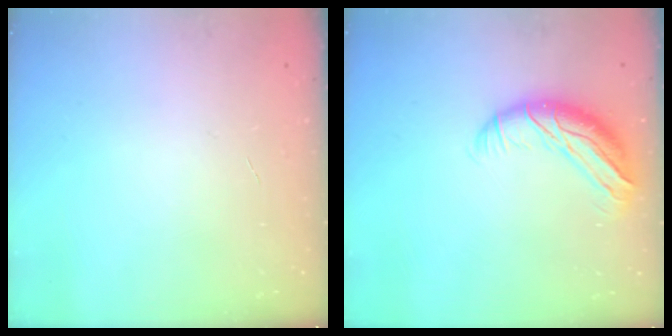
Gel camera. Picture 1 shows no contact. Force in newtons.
{"total": 11.4, "press": 10.9, "slide": 3.4}